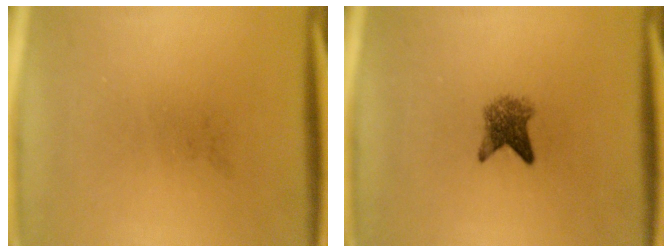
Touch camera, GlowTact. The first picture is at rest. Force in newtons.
{"total": 3.3}